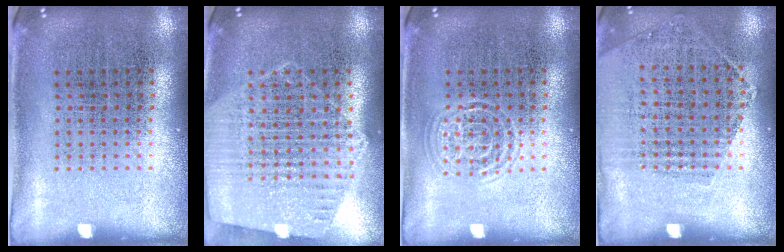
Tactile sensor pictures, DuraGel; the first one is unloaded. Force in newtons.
{"total": 1.2, "press": 1.2, "slide": 0.1}
{"total": 1.5, "press": 1.4, "slide": 0.1}
{"total": 1.2, "press": 1.0, "slide": 0.6}